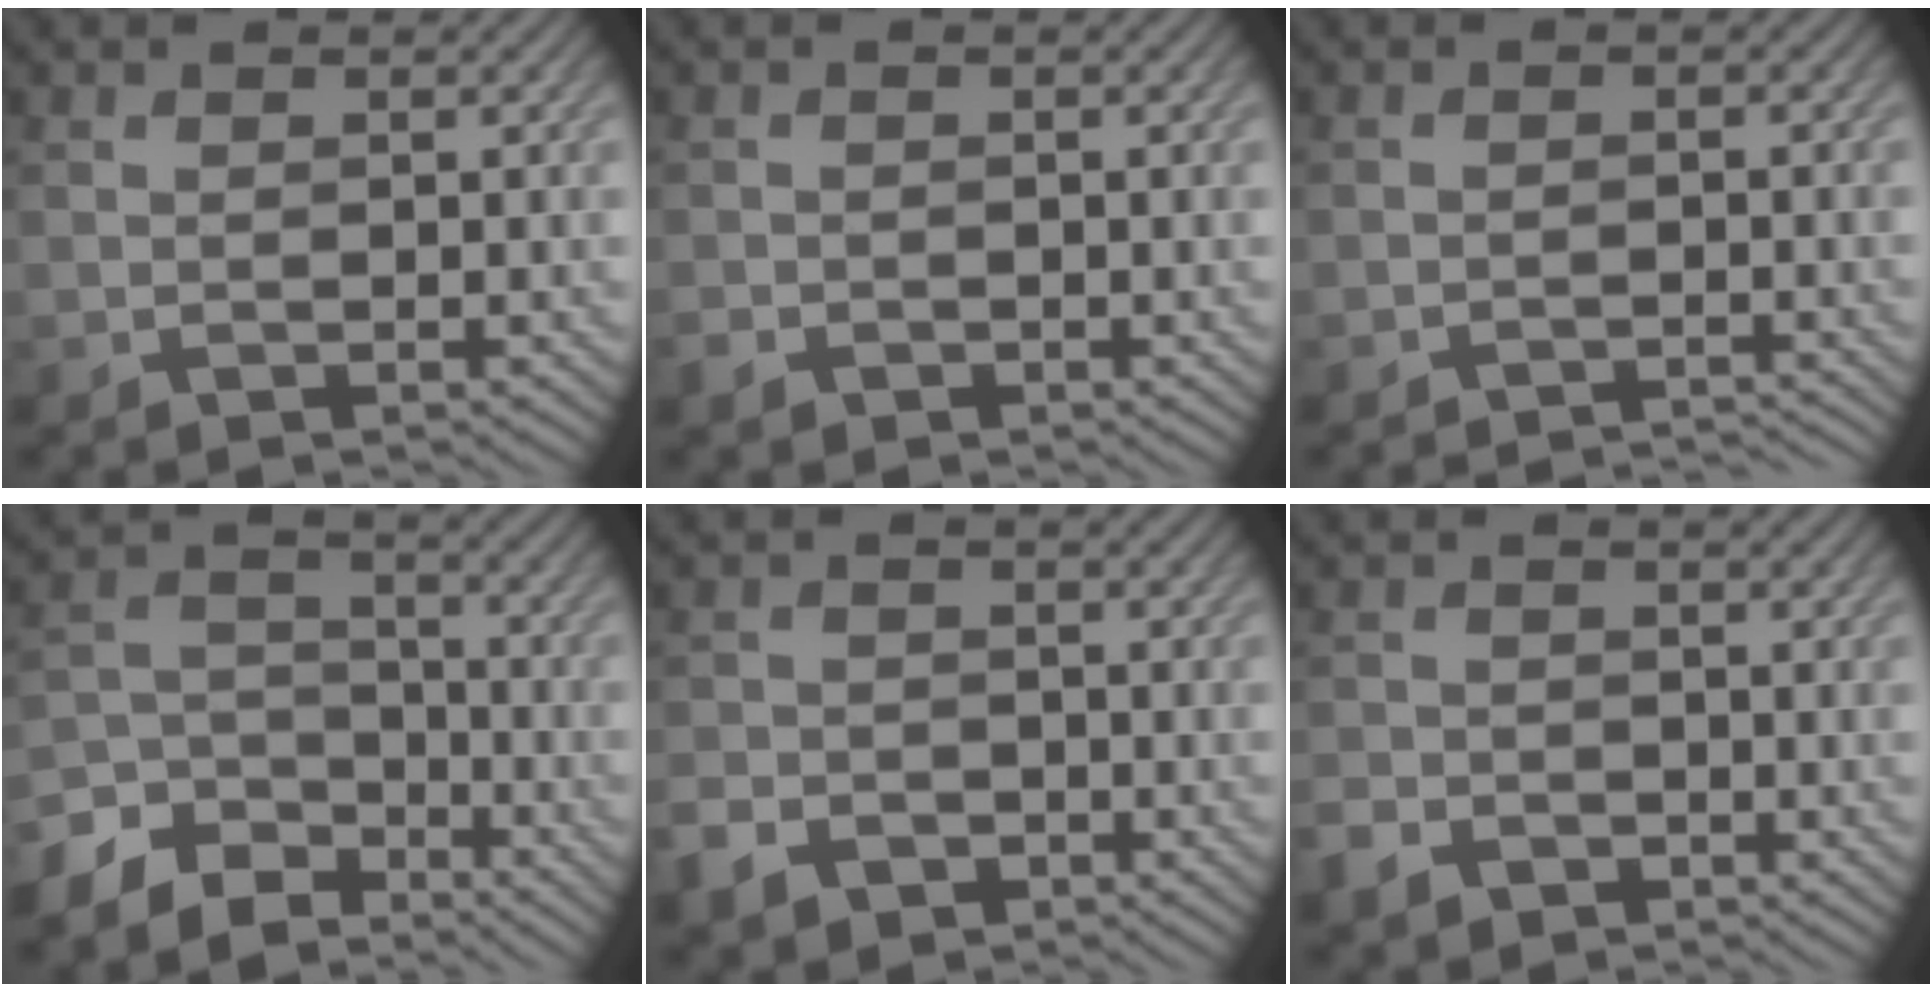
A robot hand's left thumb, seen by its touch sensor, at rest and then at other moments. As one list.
[{"total": 1.7, "force": [-1.0, 1.2, 0.5], "torque": [-0.013, -0.006, -0.023]}, {"total": 2.9, "force": [-2.9, 0.1, 0.5], "torque": [-0.010, 0.003, -0.046]}, {"total": 8.6, "force": [-6.6, 4.8, 2.9], "torque": [-0.073, -0.008, -0.136]}, {"total": 4.4, "force": [-2.8, 3.0, 1.5], "torque": [-0.039, -0.006, -0.057]}, {"total": 3.3, "force": [-2.2, 2.3, 1.0], "torque": [-0.029, -0.006, -0.048]}]